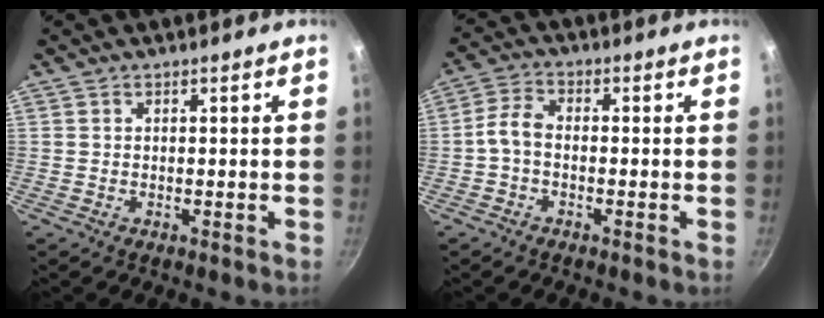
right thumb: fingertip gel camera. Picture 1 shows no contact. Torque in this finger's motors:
{"motor_torque": [0.25, 1.08, 0.61, -0.42, 0.00]}